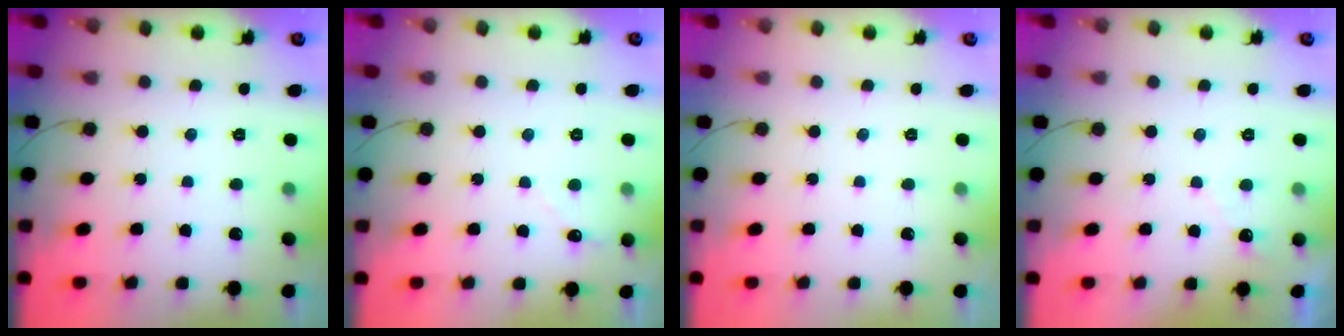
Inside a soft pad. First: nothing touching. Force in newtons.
{"total": 2.7, "press": 2.7, "slide": 0.3}
{"total": 0.0}
{"total": 2.7, "press": 2.7, "slide": 0.1}